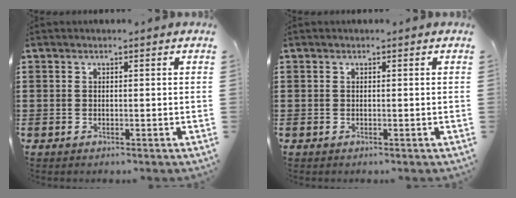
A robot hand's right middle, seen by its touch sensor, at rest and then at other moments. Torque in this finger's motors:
{"motor_torque": [-0.02, 0.02, 0.00, 0.00]}